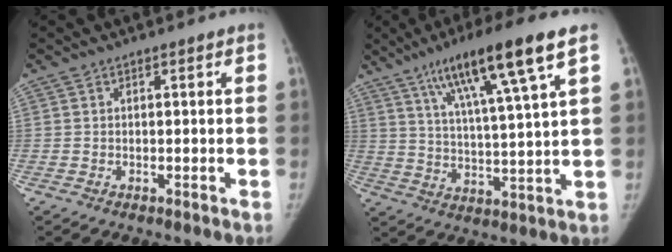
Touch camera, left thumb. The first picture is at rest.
{"total": 16.8, "force": [9.0, 1.4, 14.1], "torque": [-0.237, -0.024, 0.153]}